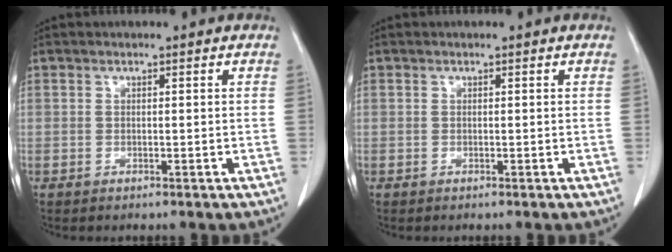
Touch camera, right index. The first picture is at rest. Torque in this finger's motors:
{"motor_torque": [0.00, 0.00, 0.00, 0.00]}